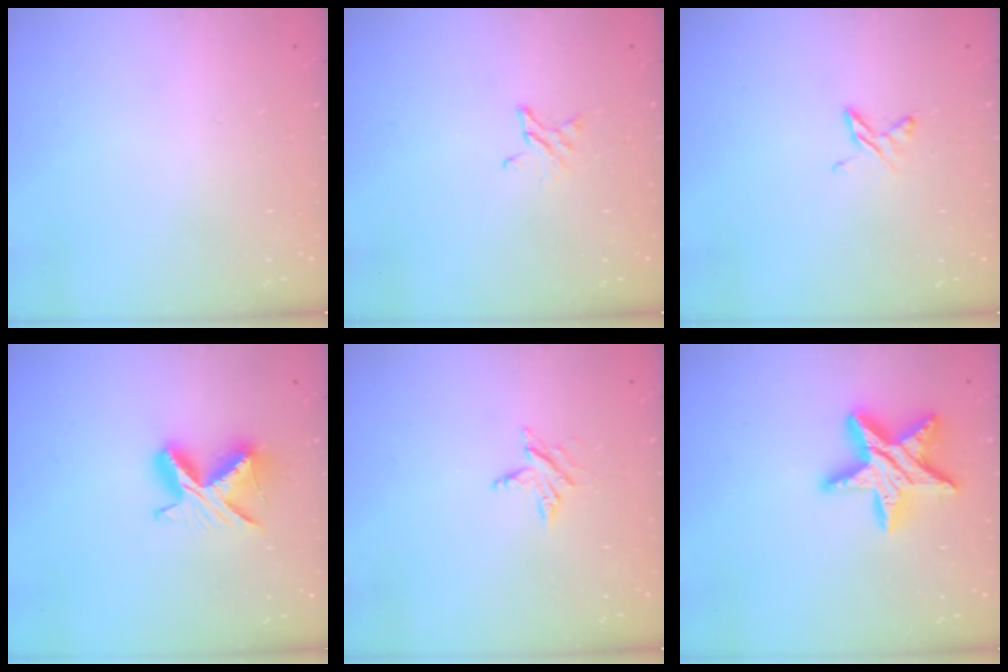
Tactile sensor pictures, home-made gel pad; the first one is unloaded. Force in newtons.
{"total": 2.0, "press": 2.0, "slide": 0.1}
{"total": 4.2, "press": 4.2, "slide": 0.6}
{"total": 9.0, "press": 9.0, "slide": 0.4}
{"total": 3.8, "press": 3.8, "slide": 0.5}
{"total": 16.5, "press": 16.5, "slide": 1.1}